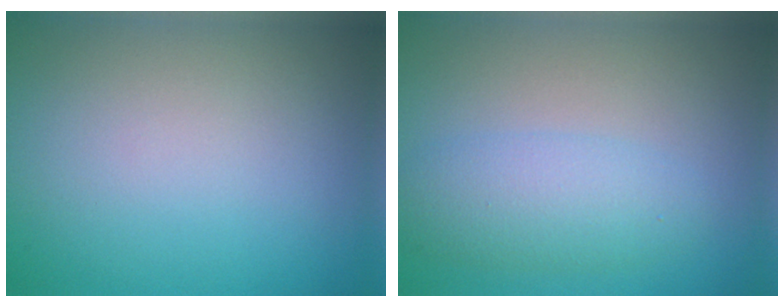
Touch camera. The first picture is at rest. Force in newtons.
{"total": 3.7, "press": 3.6, "slide": 0.2}